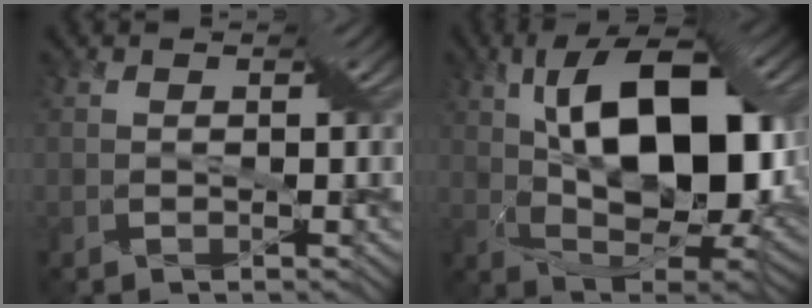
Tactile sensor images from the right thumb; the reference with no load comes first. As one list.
[{"total": 15.3, "force": [3.8, 6.5, 13.3], "torque": [-0.237, 0.012, 0.066]}]